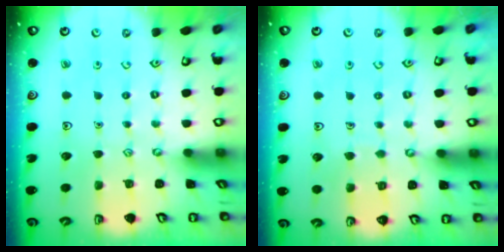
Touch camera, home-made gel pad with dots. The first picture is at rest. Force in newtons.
{"total": 3.5, "press": 3.5, "slide": 0.1}